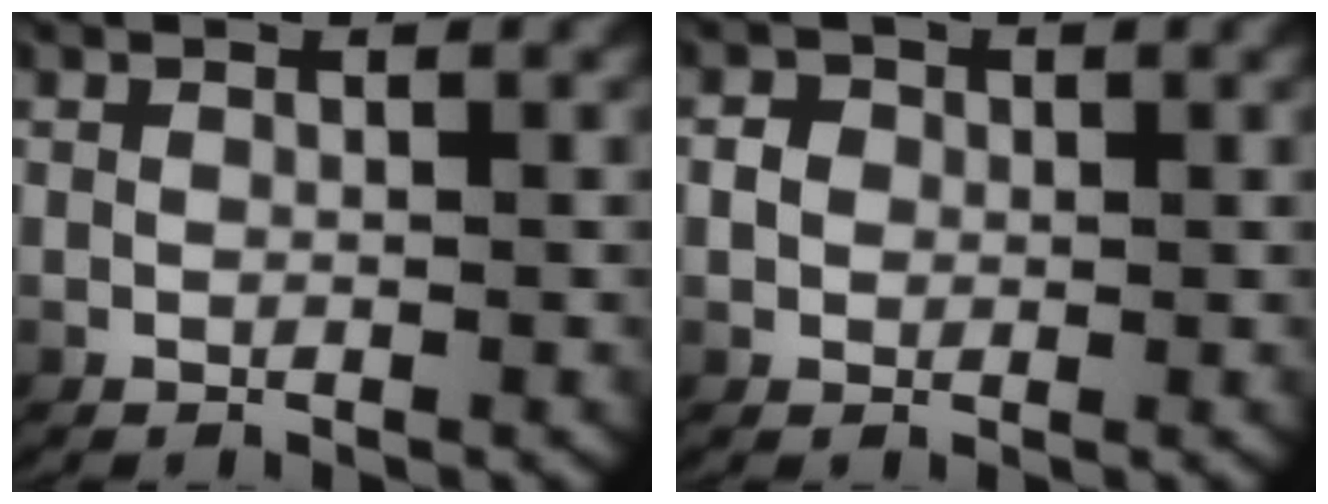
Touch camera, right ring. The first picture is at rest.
{"total": 1.4, "force": [0.1, 1.3, 0.5], "torque": [-0.013, -0.001, 0.005]}